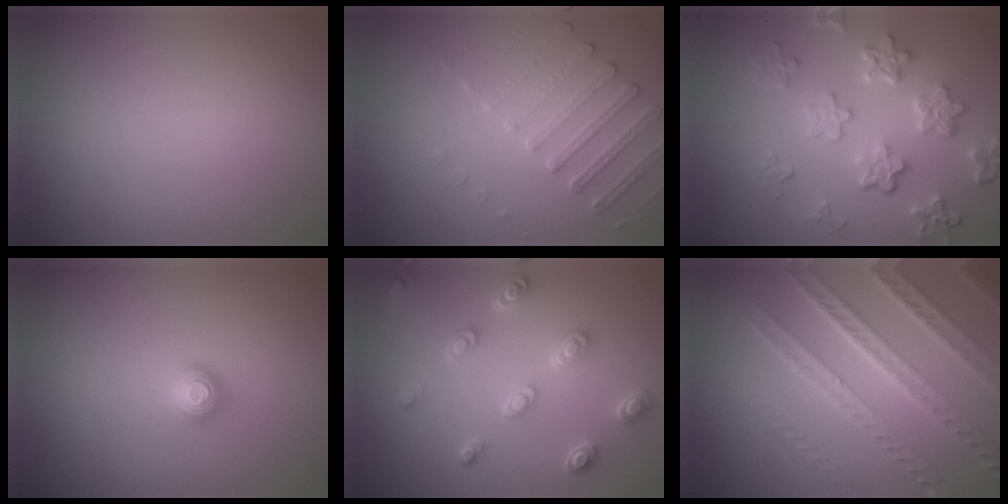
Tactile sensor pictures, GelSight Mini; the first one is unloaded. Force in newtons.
{"total": 2.5, "press": 2.2, "slide": 1.3}
{"total": 5.7, "press": 4.3, "slide": 3.7}
{"total": 1.2, "press": 1.2, "slide": 0.2}
{"total": 4.3, "press": 3.3, "slide": 2.8}
{"total": 8.1, "press": 5.6, "slide": 5.9}